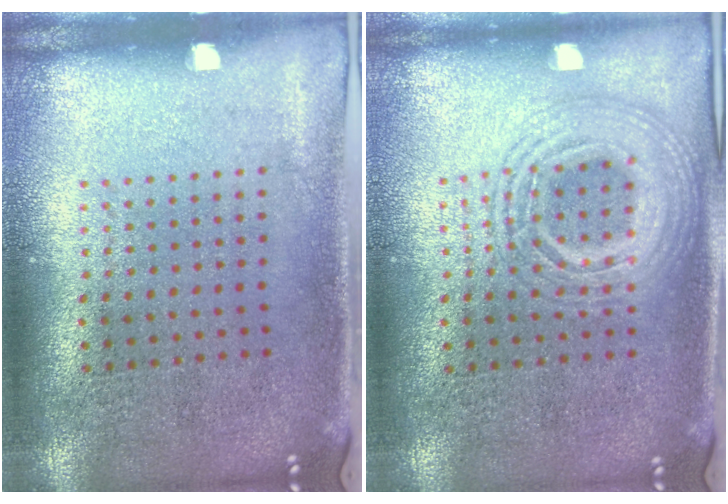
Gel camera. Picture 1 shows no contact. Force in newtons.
{"total": 2.8, "press": 2.8, "slide": 0.3}